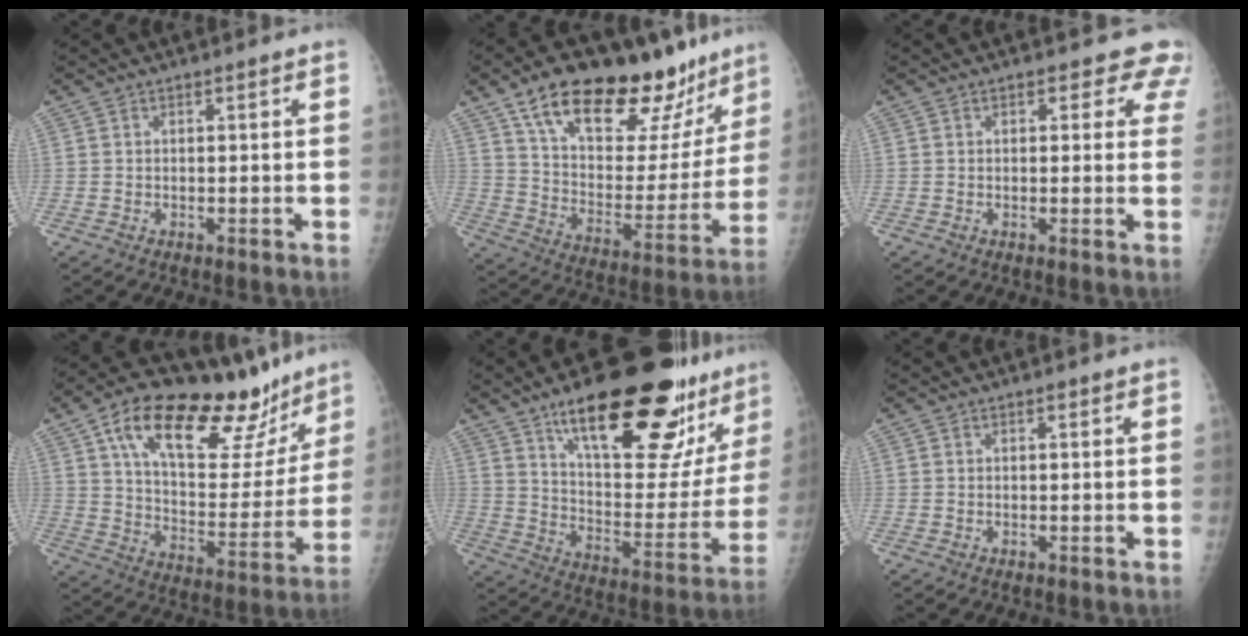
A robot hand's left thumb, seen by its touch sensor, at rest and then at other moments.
{"total": 28.7, "force": [19.2, 12.4, 17.3], "torque": [-0.219, -0.056, 0.299]}
{"total": 5.0, "force": [3.7, 2.8, 1.6], "torque": [0.024, -0.013, 0.026]}
{"total": 28.8, "force": [17.8, 12.2, 19.1], "torque": [-0.249, -0.034, 0.280]}
{"total": 30.3, "force": [20.0, 9.8, 20.5], "torque": [-0.253, -0.075, 0.297]}
{"total": 0.0}